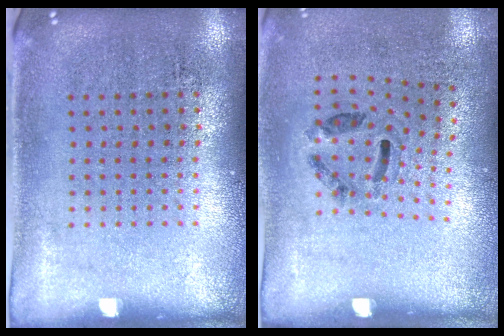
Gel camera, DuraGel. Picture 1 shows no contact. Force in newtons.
{"total": 1.3, "press": 0.7, "slide": 1.0}